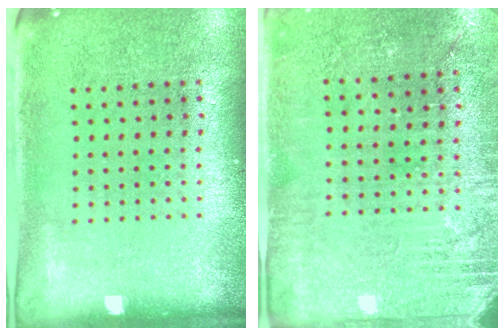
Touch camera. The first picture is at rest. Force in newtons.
{"total": 2.8, "press": 2.7, "slide": 0.7}